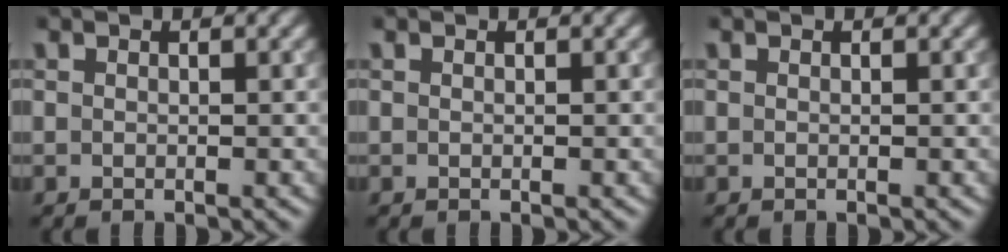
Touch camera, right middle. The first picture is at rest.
{"total": 0.0}
{"total": 0.0}